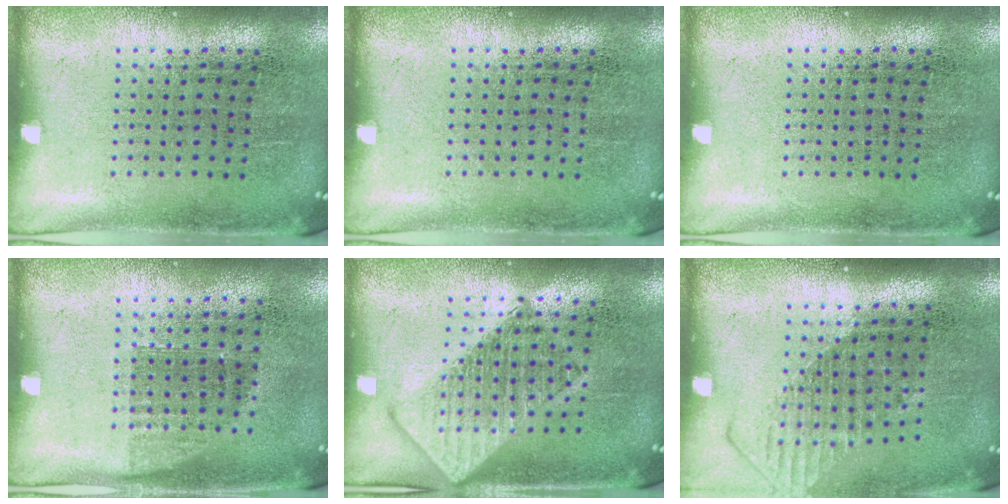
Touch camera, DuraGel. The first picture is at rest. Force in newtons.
{"total": 0.0}
{"total": 0.0}
{"total": 0.8, "press": 0.7, "slide": 0.4}
{"total": 2.4, "press": 2.4, "slide": 0.3}
{"total": 1.5, "press": 1.2, "slide": 1.0}